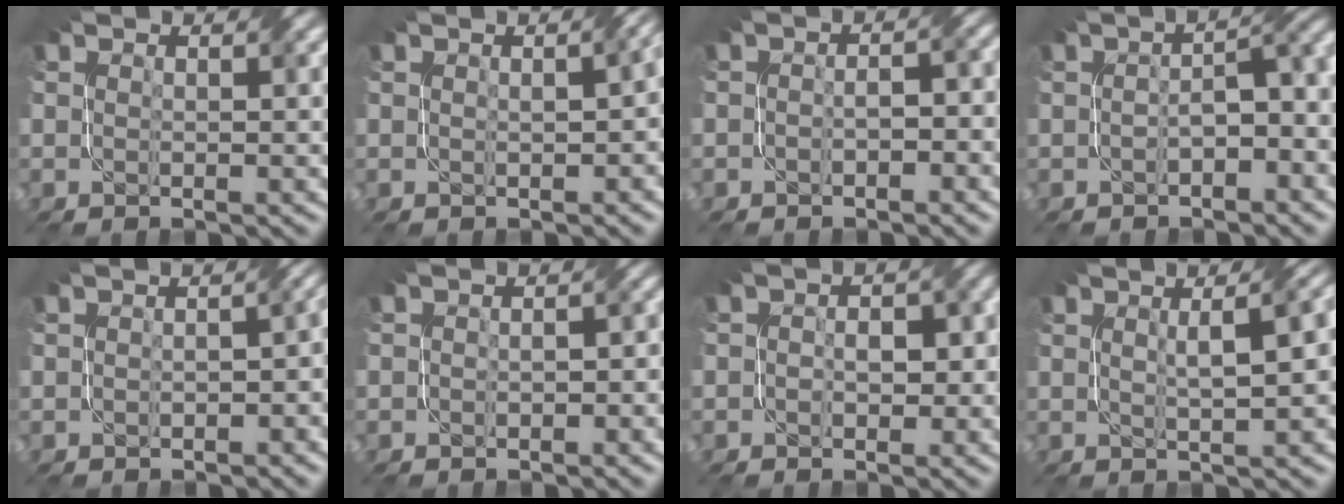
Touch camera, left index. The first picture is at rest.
{"total": 2.9, "force": [0.1, 1.1, 2.7], "torque": [-0.032, 0.008, 0.007]}
{"total": 2.6, "force": [-0.8, 1.4, 2.1], "torque": [-0.028, 0.002, -0.012]}
{"total": 4.3, "force": [-1.0, 1.7, 3.8], "torque": [-0.052, 0.010, -0.018]}
{"total": 4.0, "force": [-0.7, 2.3, 3.2], "torque": [-0.018, -0.002, -0.001]}
{"total": 2.6, "force": [-0.4, 1.6, 2.0], "torque": [-0.020, 0.000, -0.006]}
{"total": 4.3, "force": [0.3, 3.0, 3.1], "torque": [-0.020, 0.010, -0.014]}
{"total": 7.6, "force": [1.7, 2.7, 6.9], "torque": [-0.056, 0.037, 0.010]}